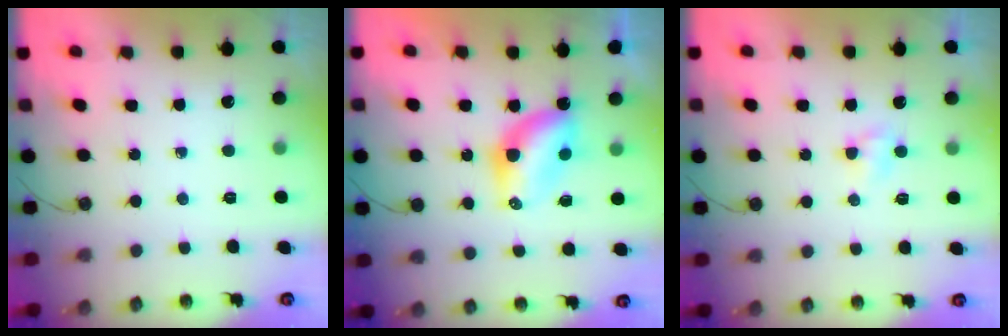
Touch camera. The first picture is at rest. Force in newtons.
{"total": 6.6, "press": 6.6, "slide": 0.2}
{"total": 2.6, "press": 2.6, "slide": 0.3}